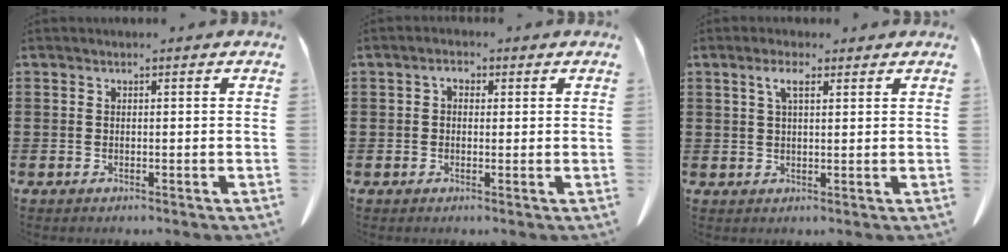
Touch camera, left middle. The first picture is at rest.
{"total": 1.9, "force": [0.4, 1.2, 1.4], "torque": [-0.031, 0.009, 0.004]}
{"total": 3.6, "force": [1.9, 1.1, 2.8], "torque": [-0.062, 0.008, 0.032]}